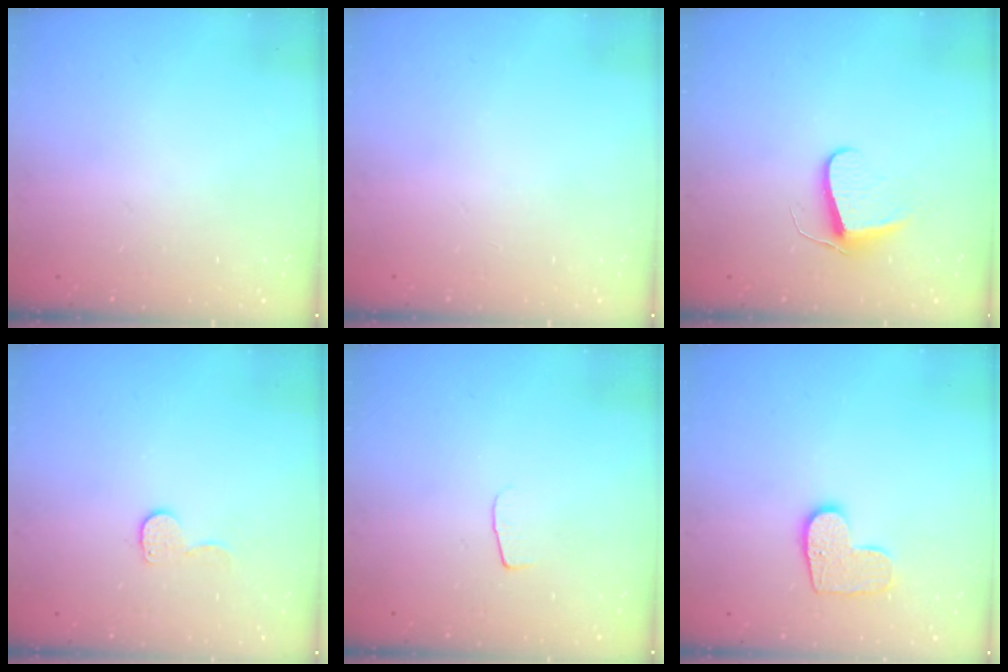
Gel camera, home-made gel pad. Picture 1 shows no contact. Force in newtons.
{"total": 0.0}
{"total": 7.3, "press": 7.2, "slide": 0.6}
{"total": 6.0, "press": 5.9, "slide": 0.5}
{"total": 4.3, "press": 4.3, "slide": 0.4}
{"total": 9.2, "press": 9.2, "slide": 0.3}